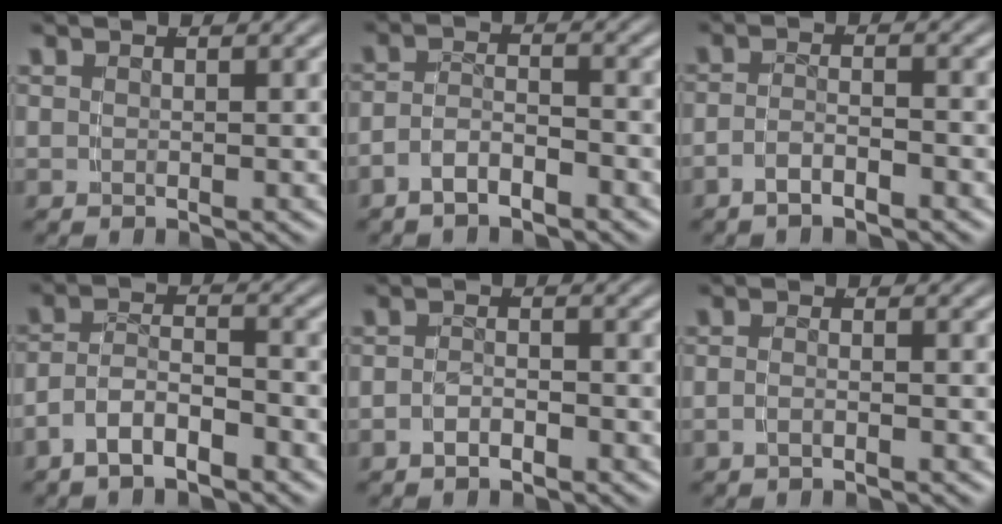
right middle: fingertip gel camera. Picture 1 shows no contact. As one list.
[{"total": 3.0, "force": [-2.4, 1.2, 1.3], "torque": [-0.020, -0.006, -0.041]}, {"total": 2.3, "force": [-2.0, 0.2, 1.2], "torque": [-0.018, -0.002, -0.034]}, {"total": 4.3, "force": [-2.6, 2.6, 2.3], "torque": [-0.045, -0.012, -0.045]}, {"total": 1.7, "force": [-1.4, 0.8, 0.7], "torque": [-0.015, -0.003, -0.024]}, {"total": 1.4, "force": [-1.1, -0.1, 0.9], "torque": [-0.020, -0.002, -0.019]}]